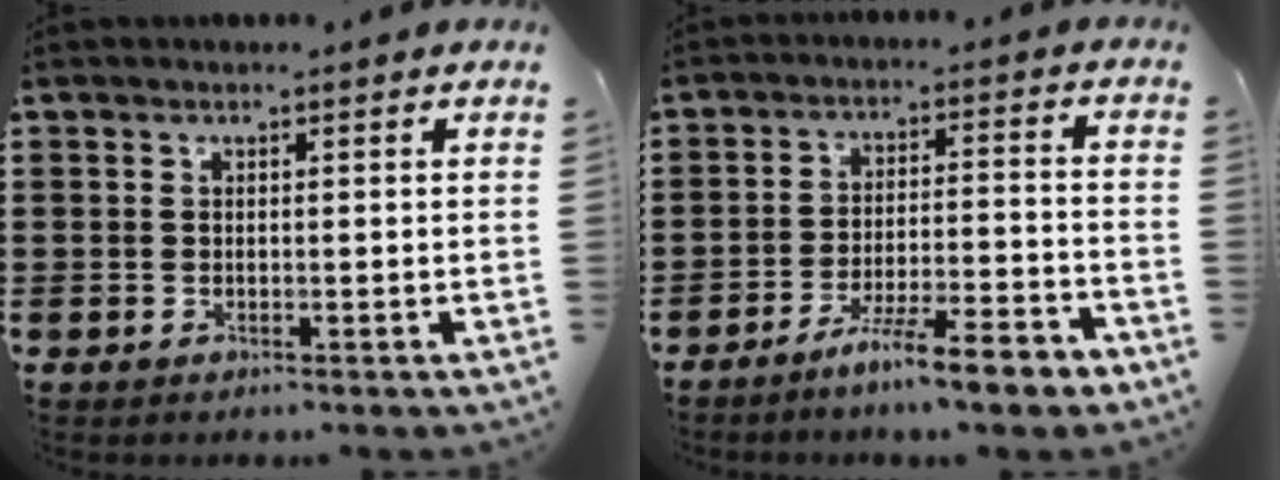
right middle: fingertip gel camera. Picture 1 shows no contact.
{"total": 8.3, "force": [-6.8, 0.5, 4.7], "torque": [-0.083, -0.002, -0.126]}